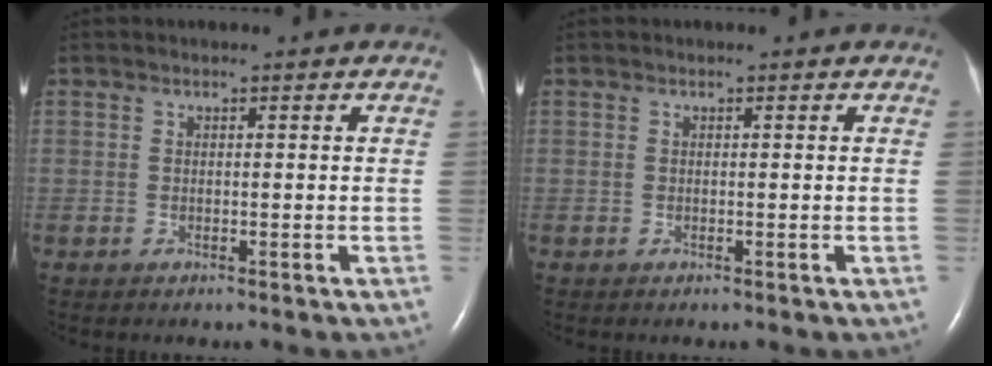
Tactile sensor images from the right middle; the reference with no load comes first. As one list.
[{"total": 0.0}]